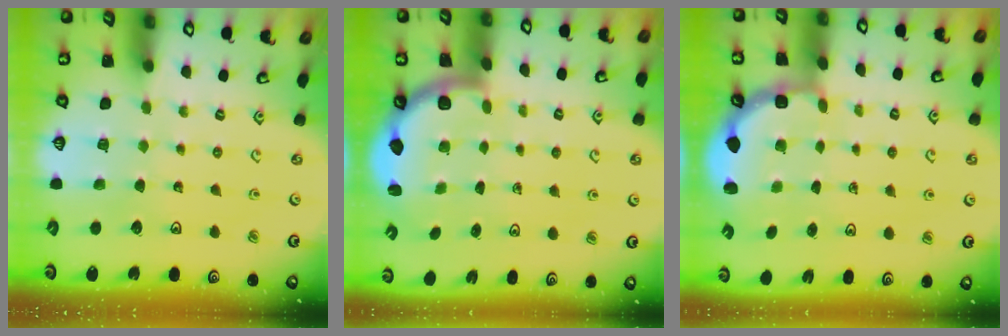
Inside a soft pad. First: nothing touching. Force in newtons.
{"total": 2.5, "press": 2.4, "slide": 0.7}
{"total": 2.7, "press": 2.4, "slide": 1.4}